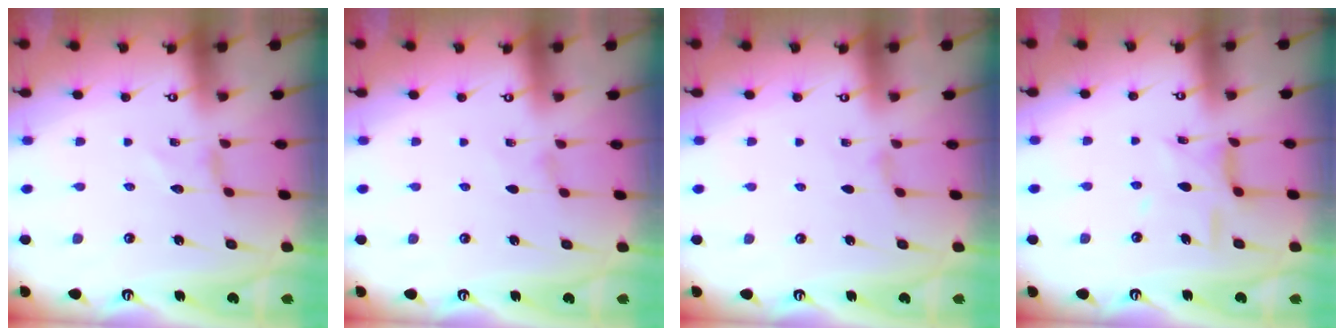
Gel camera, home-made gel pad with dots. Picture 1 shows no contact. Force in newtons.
{"total": 0.0}
{"total": 0.6, "press": 0.6, "slide": 0.2}
{"total": 9.8, "press": 9.8, "slide": 0.8}